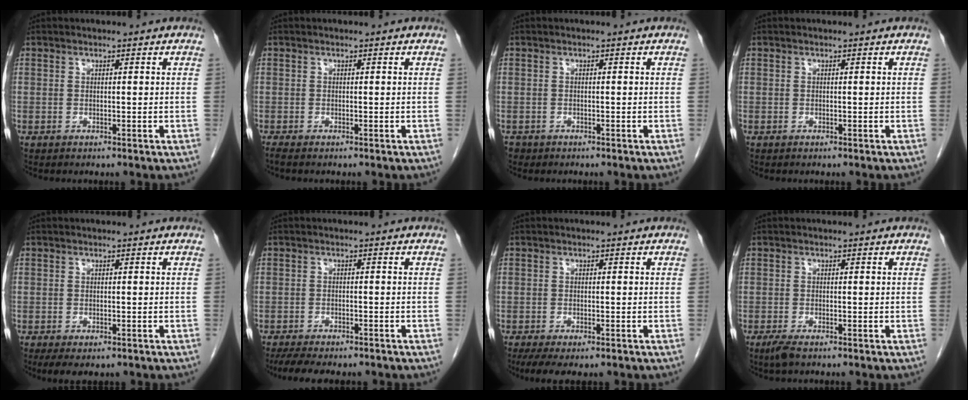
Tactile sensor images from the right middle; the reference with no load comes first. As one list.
[{"total": 0.7, "force": [-0.6, -0.1, 0.3], "torque": [-0.011, -0.005, -0.012]}, {"total": 1.0, "force": [-0.8, 0.6, 0.0], "torque": [-0.012, -0.001, -0.013]}, {"total": 0.0}, {"total": 3.6, "force": [-2.3, 1.6, 2.2], "torque": [-0.035, -0.010, -0.030]}, {"total": 9.0, "force": [-7.6, 2.4, 4.3], "torque": [-0.064, -0.006, -0.106]}, {"total": 5.6, "force": [-3.9, 1.9, 3.5], "torque": [-0.056, -0.014, -0.060]}, {"total": 1.9, "force": [-1.3, 0.4, 1.3], "torque": [-0.033, -0.007, -0.026]}]